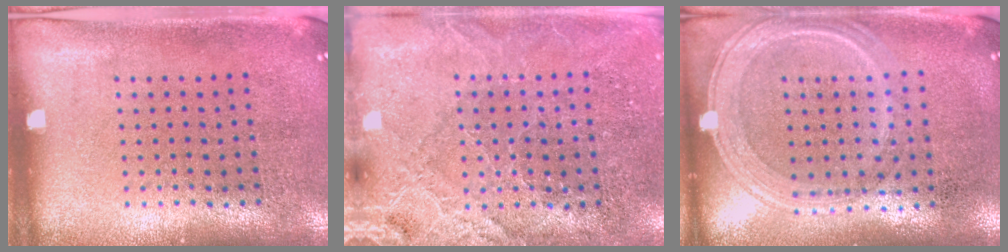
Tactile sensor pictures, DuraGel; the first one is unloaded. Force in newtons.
{"total": 2.8, "press": 2.8, "slide": 0.2}
{"total": 1.2, "press": 1.2, "slide": 0.4}